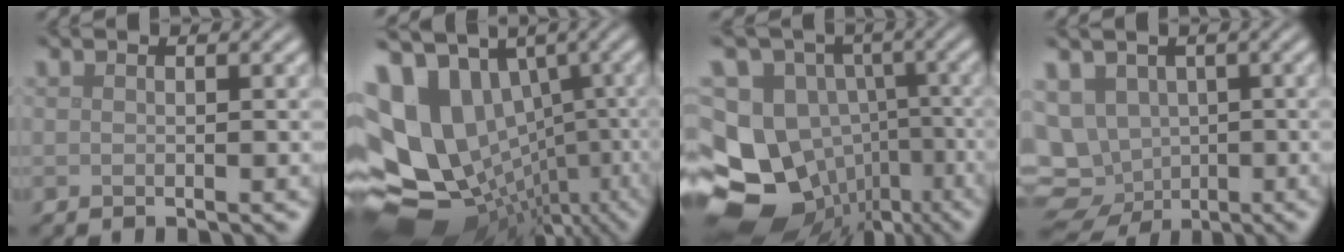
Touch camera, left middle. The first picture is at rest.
{"total": 15.9, "force": [0.6, 12.2, 10.2], "torque": [-0.193, -0.016, 0.059]}
{"total": 19.1, "force": [-6.2, 15.8, 8.9], "torque": [-0.199, -0.017, -0.089]}
{"total": 10.5, "force": [-3.2, 8.8, 4.7], "torque": [-0.090, -0.024, -0.042]}